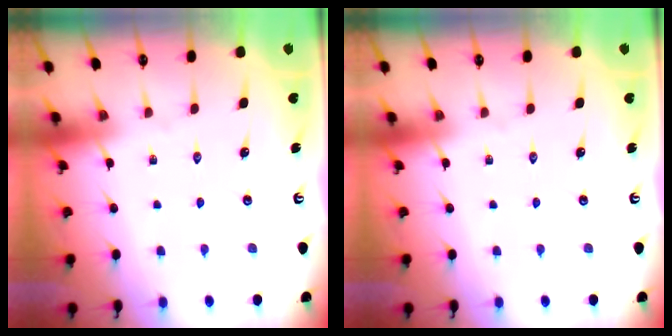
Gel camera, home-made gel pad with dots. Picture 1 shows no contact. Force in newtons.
{"total": 0.0}